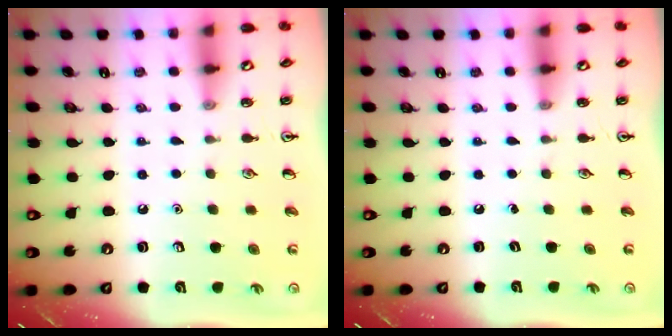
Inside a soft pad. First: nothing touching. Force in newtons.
{"total": 0.0}